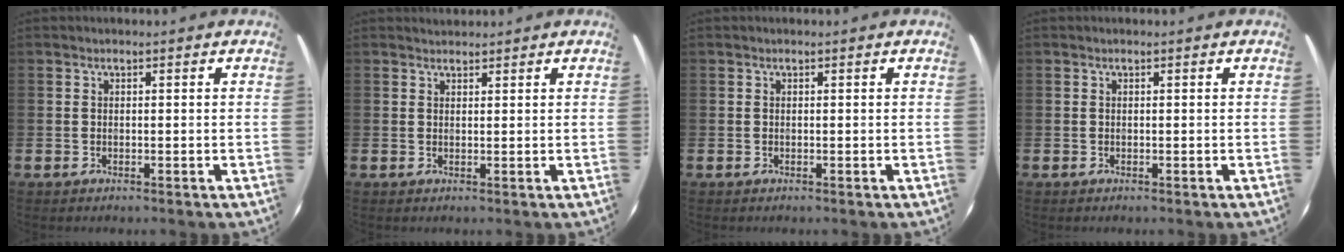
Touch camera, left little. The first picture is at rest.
{"total": 1.1, "force": [1.0, 0.3, -0.2], "torque": [0.011, 0.001, 0.019]}
{"total": 0.0}
{"total": 0.0}